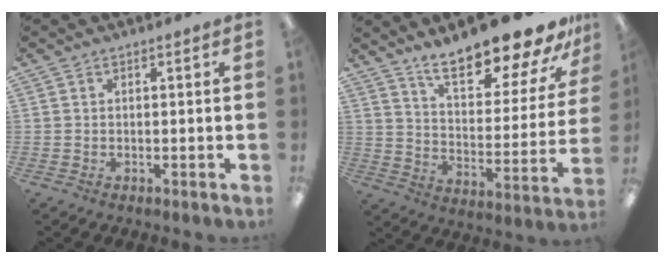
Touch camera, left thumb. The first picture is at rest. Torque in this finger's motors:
{"motor_torque": [0.43, 0.49, 1.19, -1.58, 0.11]}